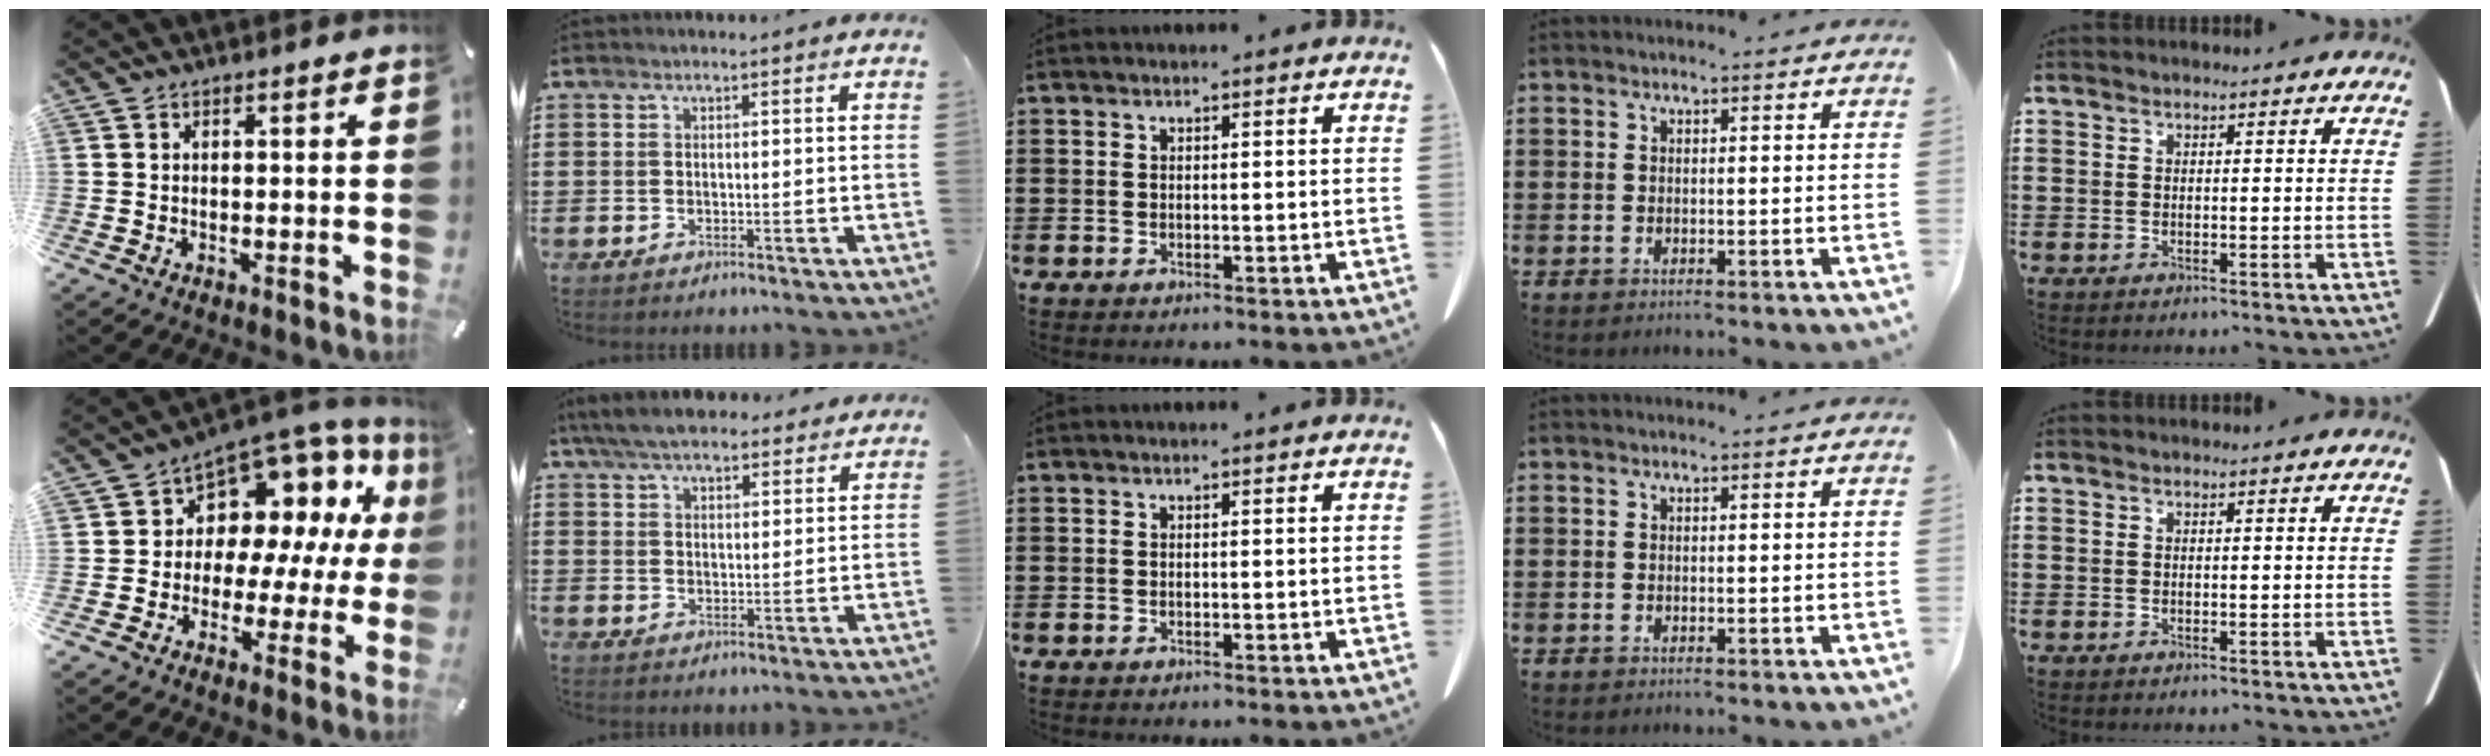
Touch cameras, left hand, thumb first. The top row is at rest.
{"thumb": {"total": 9.0, "force": [5.0, 6.8, 3.3], "torque": [-0.059, -0.066, 0.094]}, "index": {"total": 6.5, "force": [5.6, 2.1, 2.5], "torque": [-0.067, -0.005, 0.106]}}